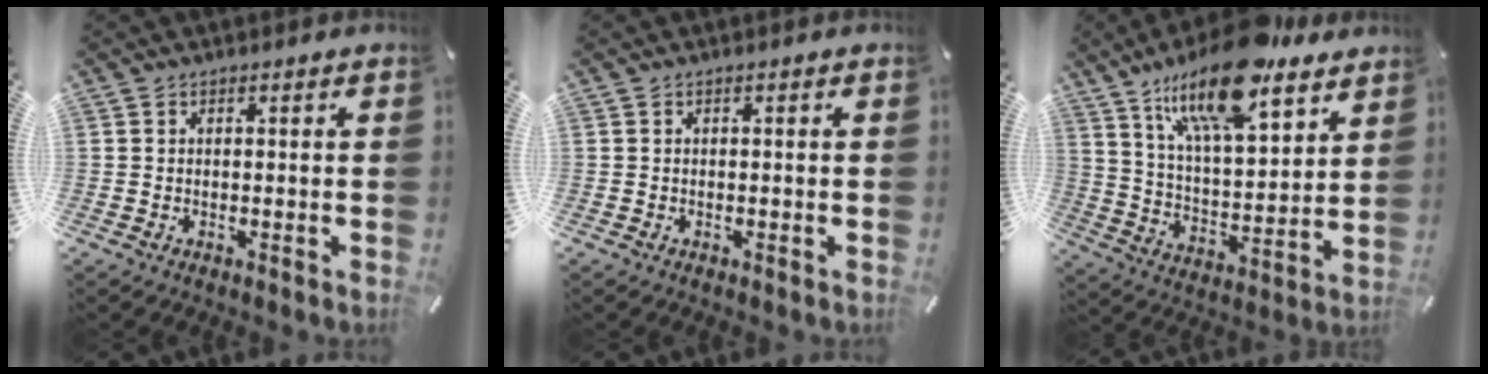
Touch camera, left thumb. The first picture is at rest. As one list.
[{"total": 0.0}, {"total": 20.4, "force": [14.8, 7.5, 11.8], "torque": [-0.210, -0.078, 0.255]}]